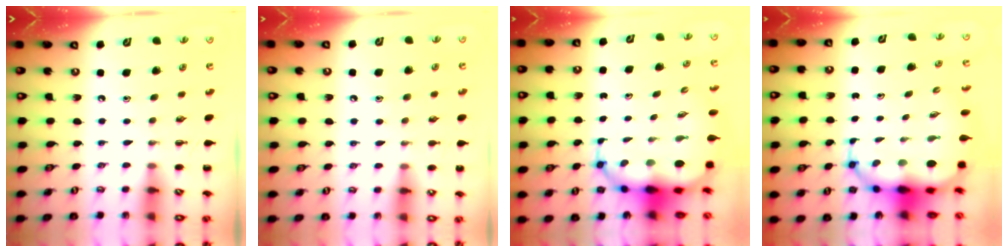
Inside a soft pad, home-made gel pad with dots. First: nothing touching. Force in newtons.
{"total": 6.0, "press": 5.8, "slide": 1.6}
{"total": 12.4, "press": 12.0, "slide": 3.1}
{"total": 12.4, "press": 12.0, "slide": 3.1}